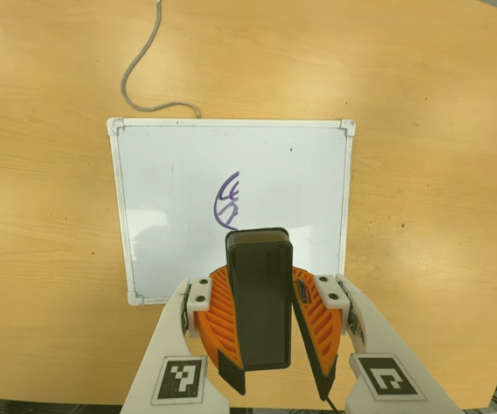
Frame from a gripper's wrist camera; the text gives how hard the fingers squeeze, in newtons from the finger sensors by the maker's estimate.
{"total": 10.5, "left": 10.9, "right": 10.1}